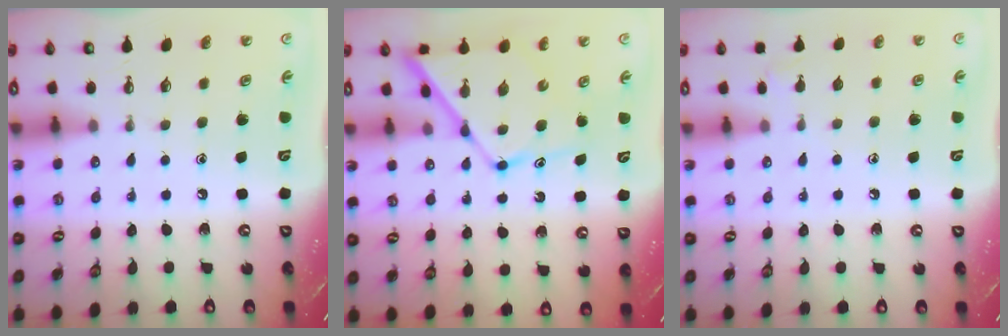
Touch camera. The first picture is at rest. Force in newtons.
{"total": 13.4, "press": 13.3, "slide": 1.2}
{"total": 4.3, "press": 4.2, "slide": 0.6}